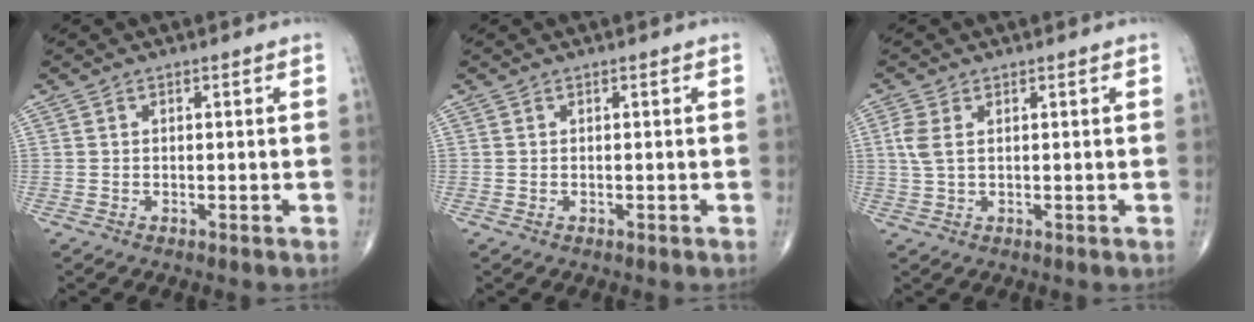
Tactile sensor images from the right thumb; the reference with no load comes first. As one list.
[{"total": 0.0}, {"total": 3.5, "force": [0.9, 1.8, 2.8], "torque": [-0.079, 0.005, 0.020]}]